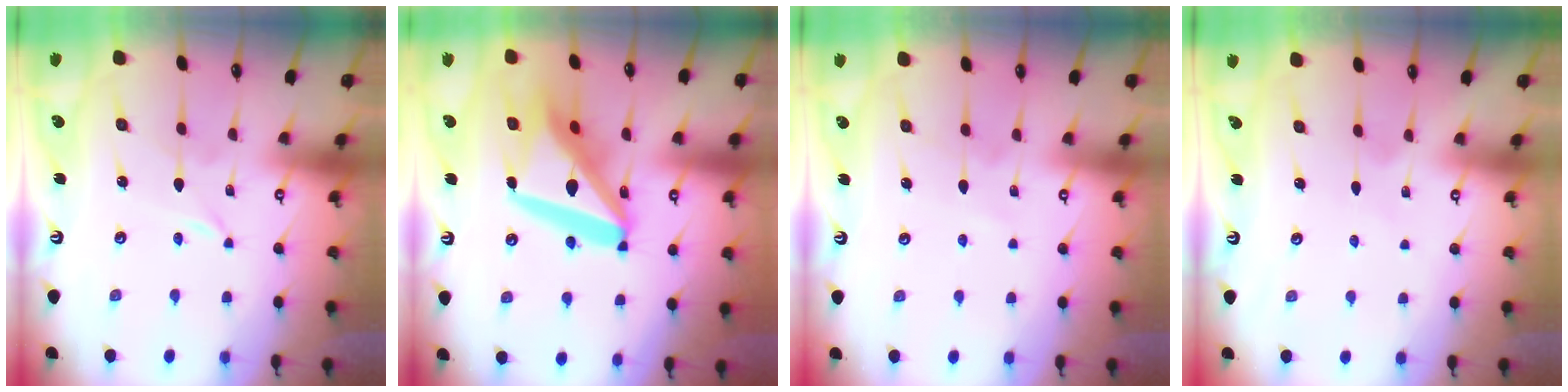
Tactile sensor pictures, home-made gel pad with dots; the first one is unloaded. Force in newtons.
{"total": 21.6, "press": 21.4, "slide": 2.6}
{"total": 4.7, "press": 4.7, "slide": 0.6}
{"total": 3.1, "press": 3.1, "slide": 0.4}